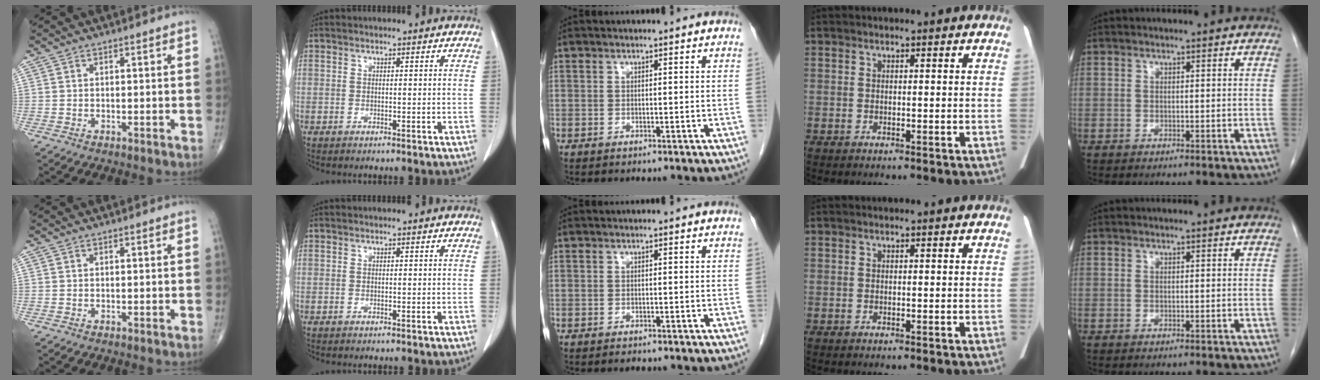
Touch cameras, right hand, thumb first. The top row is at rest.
{"middle": {"total": 0.7, "force": [-0.6, 0.2, 0.2], "torque": [-0.009, -0.002, -0.007]}}